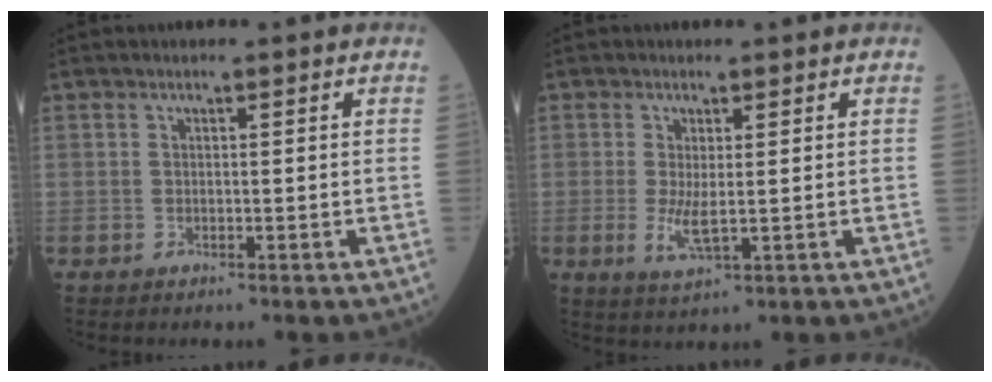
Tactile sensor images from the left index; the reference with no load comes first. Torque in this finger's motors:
{"motor_torque": [0.83, -0.09, 0.37, 0.11]}